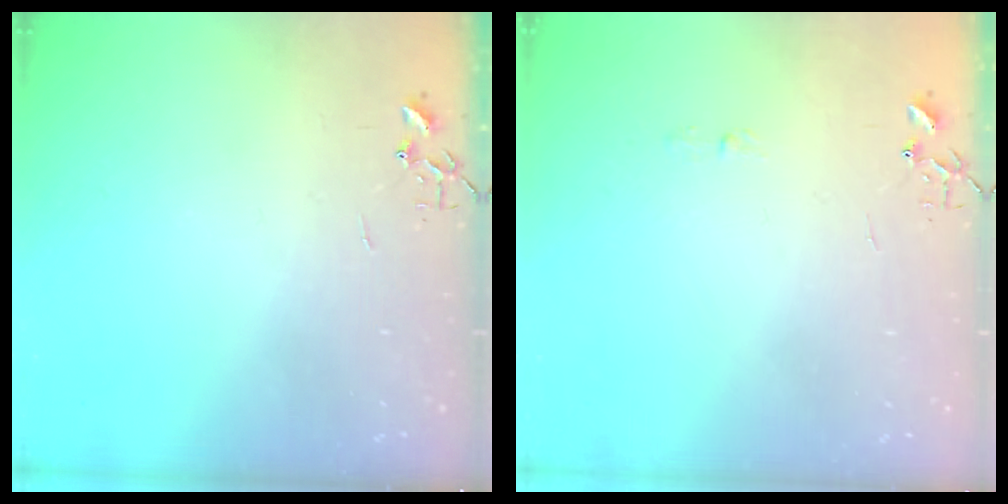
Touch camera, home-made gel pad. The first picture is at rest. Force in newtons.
{"total": 2.9, "press": 2.9, "slide": 0.4}